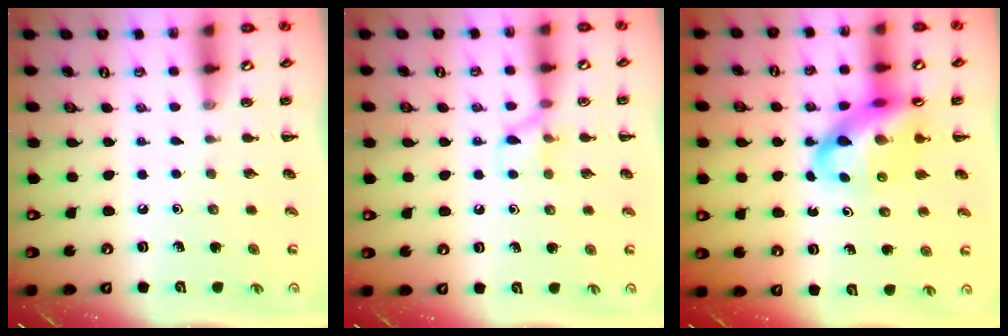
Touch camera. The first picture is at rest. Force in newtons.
{"total": 6.4, "press": 6.4, "slide": 0.6}
{"total": 13.6, "press": 13.1, "slide": 3.7}